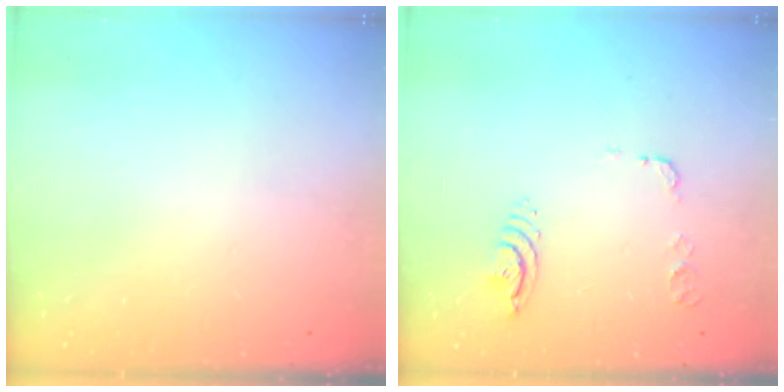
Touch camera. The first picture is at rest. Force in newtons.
{"total": 9.4, "press": 9.4, "slide": 1.1}